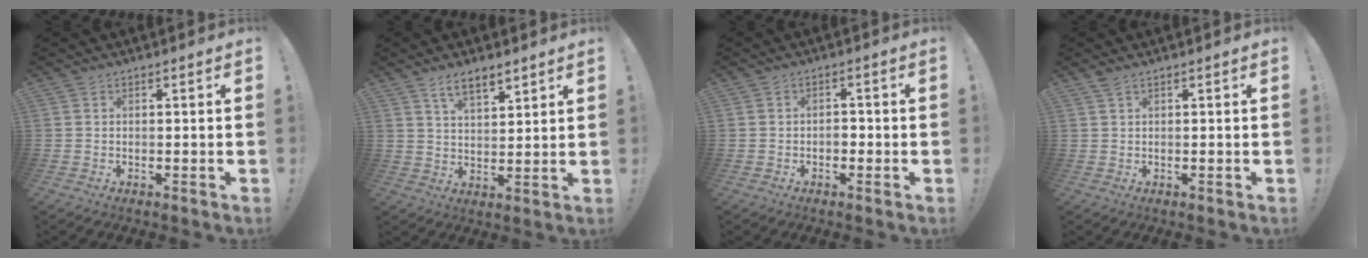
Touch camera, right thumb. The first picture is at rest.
{"total": 7.0, "force": [5.1, 2.5, 4.0], "torque": [-0.064, -0.026, 0.091]}
{"total": 2.1, "force": [-0.9, 1.6, 1.0], "torque": [-0.016, 0.003, -0.018]}
{"total": 1.3, "force": [1.0, 0.2, 0.8], "torque": [-0.010, -0.003, 0.017]}